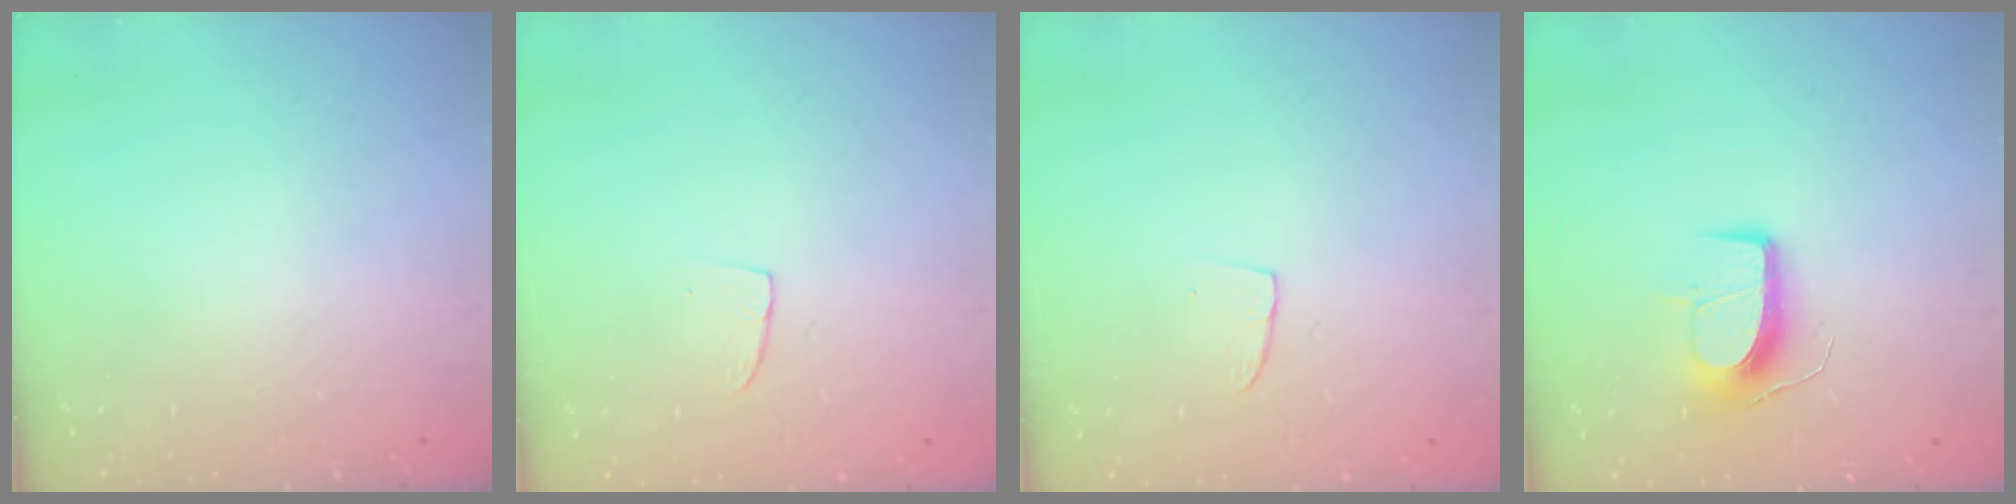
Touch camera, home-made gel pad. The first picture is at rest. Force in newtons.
{"total": 2.9, "press": 2.9, "slide": 0.2}
{"total": 2.9, "press": 2.9, "slide": 0.2}
{"total": 10.7, "press": 10.7, "slide": 0.4}